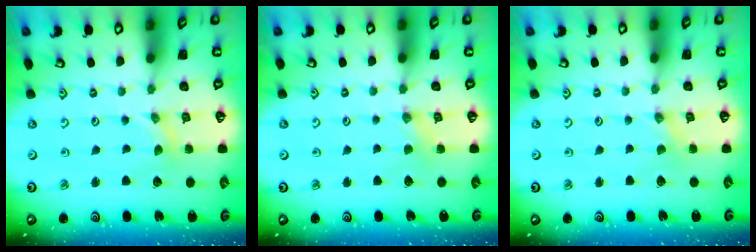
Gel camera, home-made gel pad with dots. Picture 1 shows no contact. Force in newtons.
{"total": 3.0, "press": 3.0, "slide": 0.3}
{"total": 0.0}